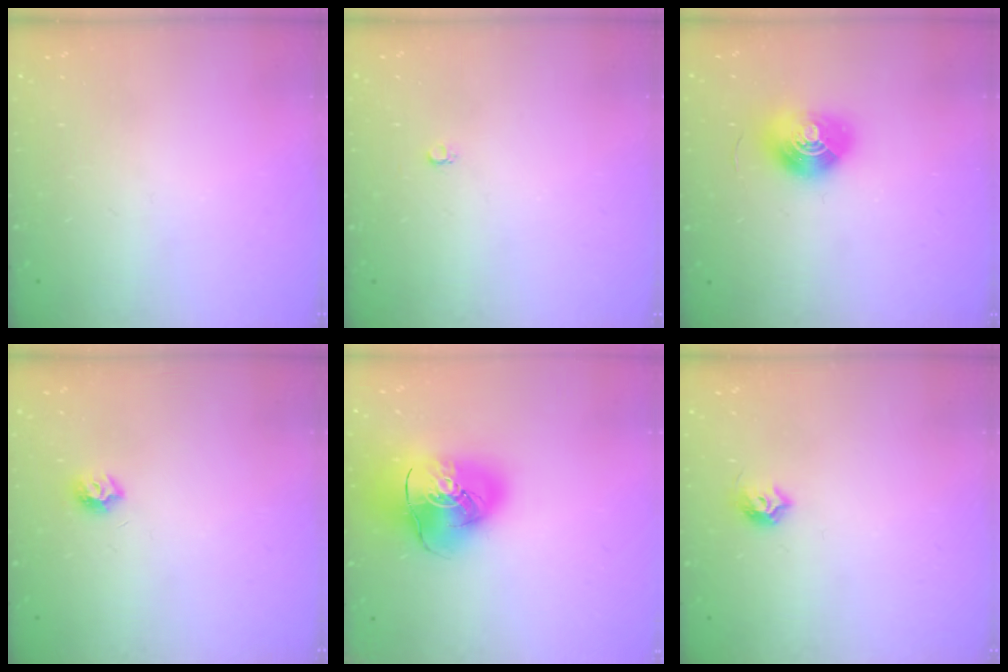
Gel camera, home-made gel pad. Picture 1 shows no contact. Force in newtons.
{"total": 2.6, "press": 2.6, "slide": 0.3}
{"total": 10.4, "press": 10.4, "slide": 0.3}
{"total": 6.8, "press": 6.8, "slide": 0.6}
{"total": 18.1, "press": 17.9, "slide": 2.7}
{"total": 6.8, "press": 6.8, "slide": 1.0}